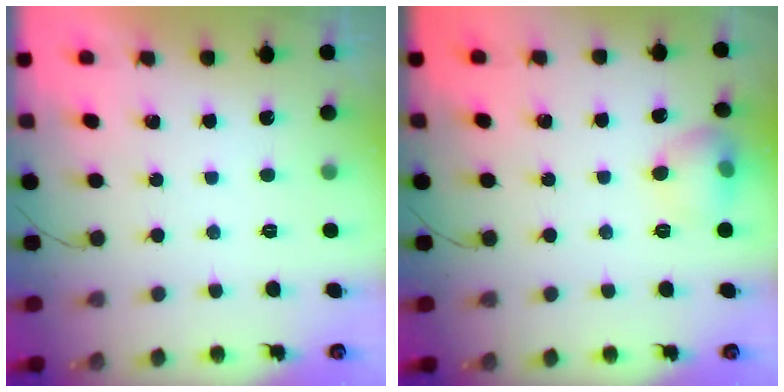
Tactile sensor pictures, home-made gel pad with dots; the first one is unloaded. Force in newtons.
{"total": 11.2, "press": 9.0, "slide": 6.7}